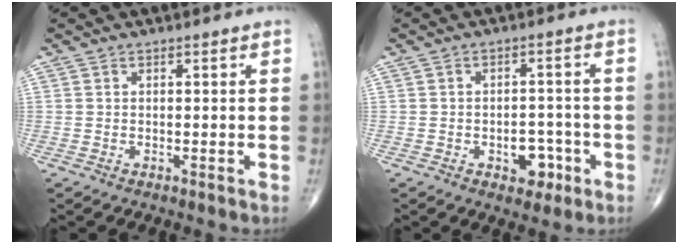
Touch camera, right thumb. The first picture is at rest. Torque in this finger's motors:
{"motor_torque": [1.92, 1.74, 0.43, -0.50, 0.01]}